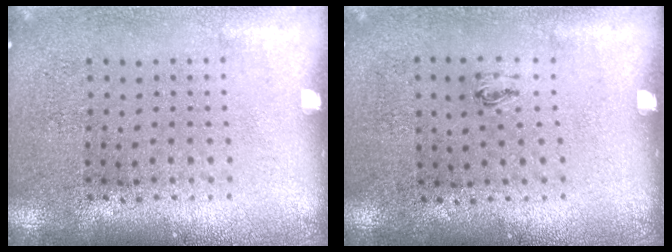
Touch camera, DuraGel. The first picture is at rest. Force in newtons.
{"total": 0.5, "press": 0.2, "slide": 0.5}